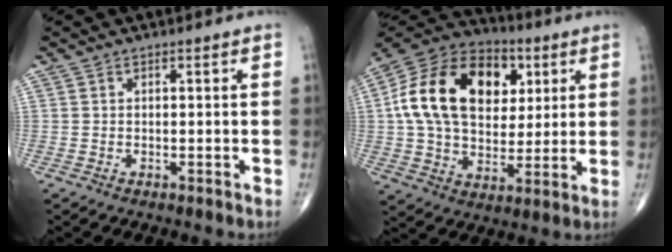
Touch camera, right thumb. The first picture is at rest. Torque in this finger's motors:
{"motor_torque": [2.29, 2.72, 0.50, -0.21, 0.30]}